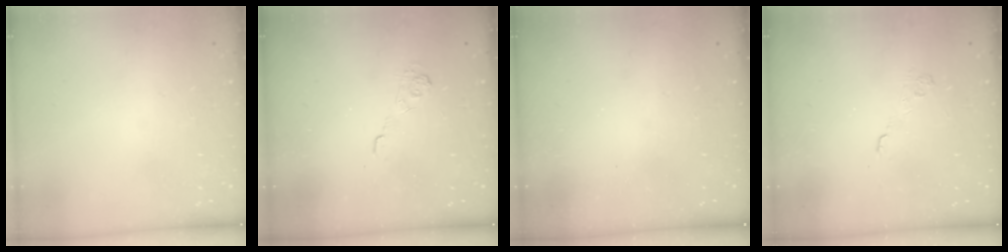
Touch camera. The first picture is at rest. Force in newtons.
{"total": 3.7, "press": 3.4, "slide": 1.6}
{"total": 2.3, "press": 2.2, "slide": 0.8}
{"total": 2.5, "press": 2.1, "slide": 1.4}